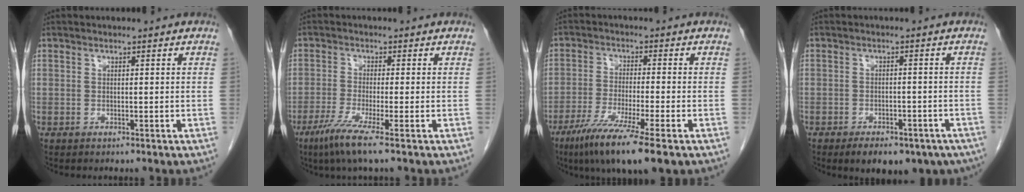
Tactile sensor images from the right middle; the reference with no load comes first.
{"total": 5.9, "force": [-3.6, -0.6, 4.6], "torque": [-0.092, -0.020, -0.071]}
{"total": 11.2, "force": [-6.9, 0.0, 8.8], "torque": [-0.158, -0.032, -0.116]}
{"total": 12.8, "force": [-8.9, 6.5, 6.6], "torque": [-0.086, -0.005, -0.108]}